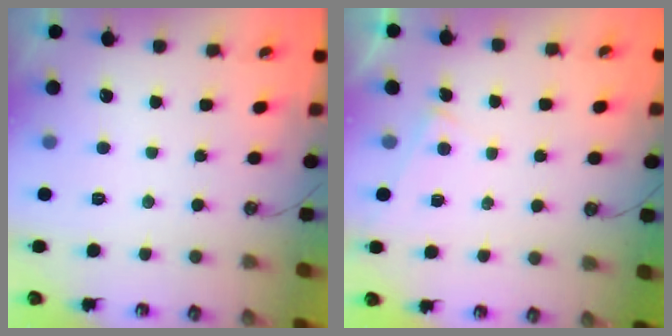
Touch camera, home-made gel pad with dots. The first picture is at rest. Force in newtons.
{"total": 4.9, "press": 4.9, "slide": 0.1}